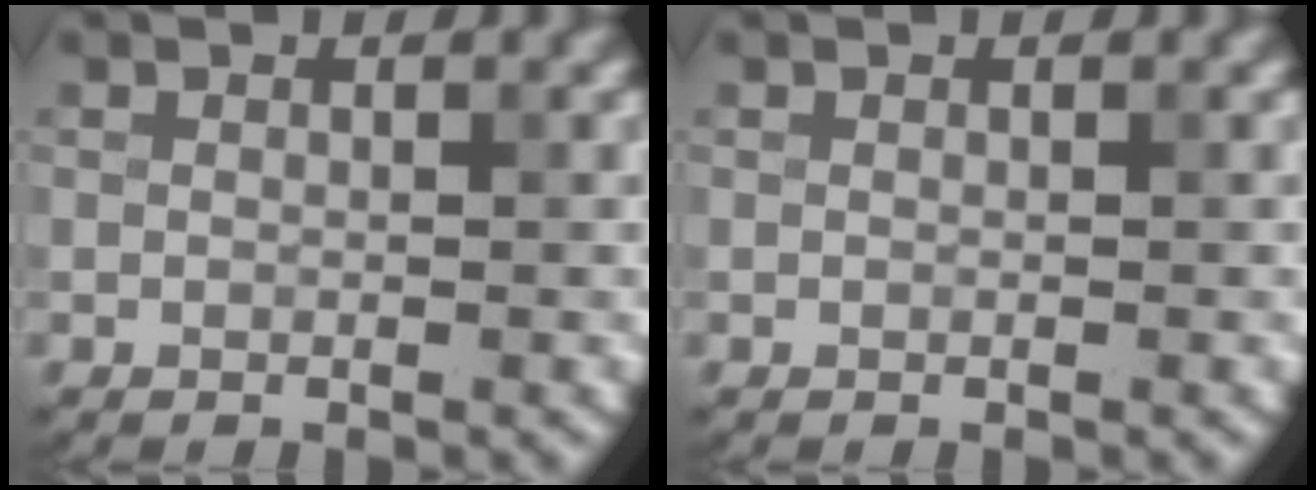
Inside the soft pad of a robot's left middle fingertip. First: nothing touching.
{"total": 0.0}